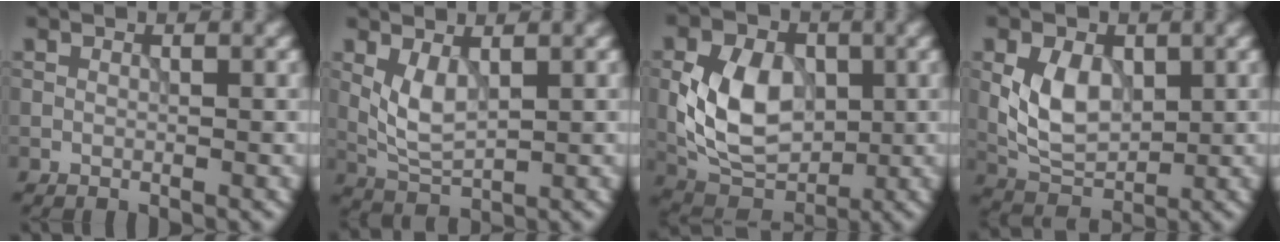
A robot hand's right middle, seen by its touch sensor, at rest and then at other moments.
{"total": 3.0, "force": [0.8, 1.4, 2.5], "torque": [-0.060, -0.005, 0.021]}
{"total": 7.7, "force": [-0.1, 5.4, 5.5], "torque": [-0.112, -0.003, -0.008]}
{"total": 4.9, "force": [0.5, 3.4, 3.6], "torque": [-0.073, -0.003, 0.008]}